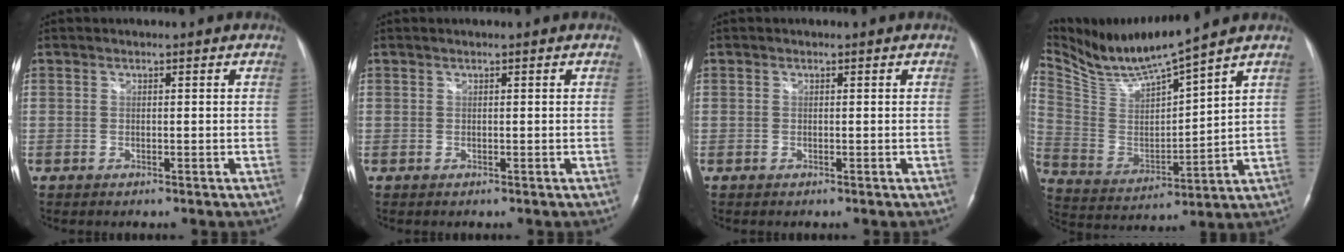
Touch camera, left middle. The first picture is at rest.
{"total": 0.0}
{"total": 0.0}
{"total": 11.2, "force": [10.3, -1.5, 4.0], "torque": [-0.095, -0.009, 0.212]}